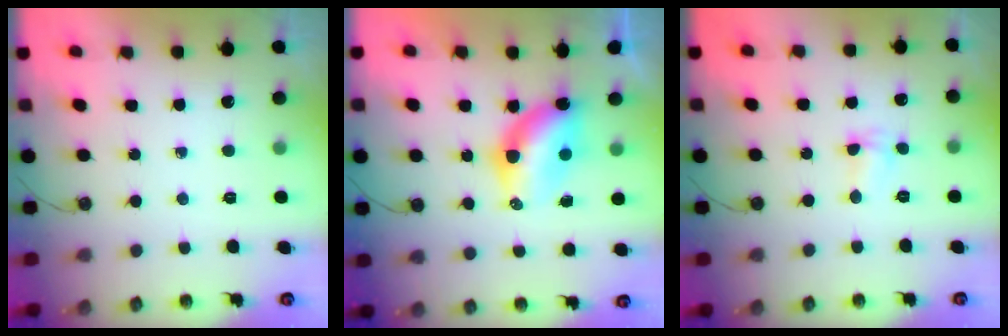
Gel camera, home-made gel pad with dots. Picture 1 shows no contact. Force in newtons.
{"total": 10.6, "press": 9.9, "slide": 3.9}
{"total": 3.6, "press": 3.5, "slide": 0.7}